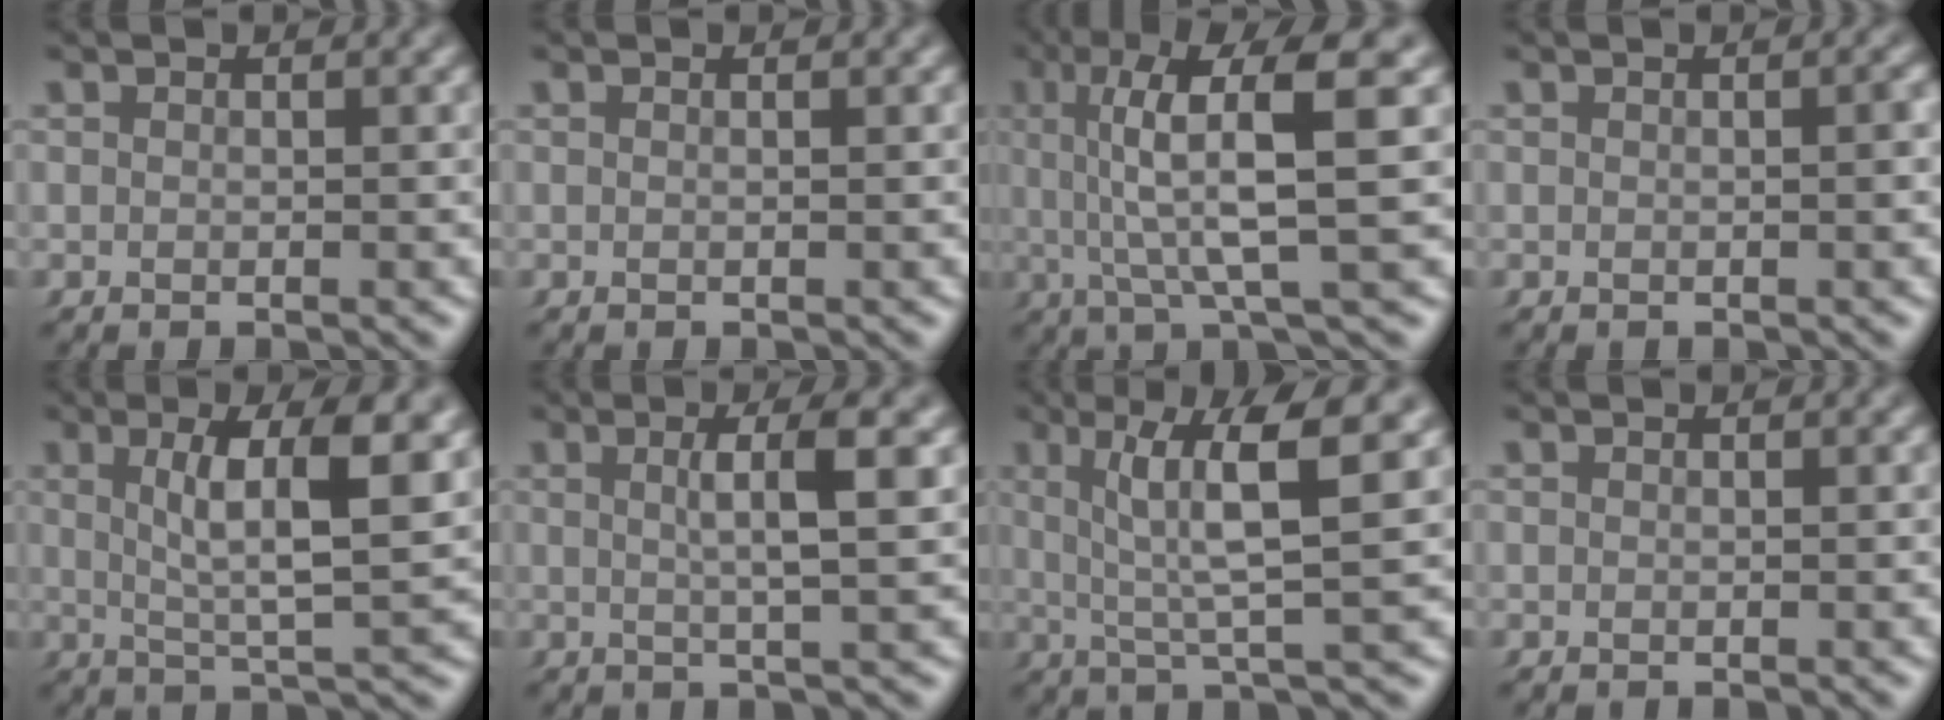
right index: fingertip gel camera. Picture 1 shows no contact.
{"total": 0.0}
{"total": 8.9, "force": [2.6, 1.9, 8.3], "torque": [-0.131, 0.011, 0.034]}
{"total": 0.5, "force": [0.0, -0.1, 0.5], "torque": [-0.005, 0.001, 0.000]}
{"total": 5.6, "force": [1.8, 0.5, 5.3], "torque": [-0.085, 0.000, 0.030]}
{"total": 3.5, "force": [1.3, -0.5, 3.2], "torque": [-0.052, 0.005, 0.020]}
{"total": 6.6, "force": [2.4, 0.9, 6.1], "torque": [-0.092, 0.013, 0.034]}
{"total": 0.0}